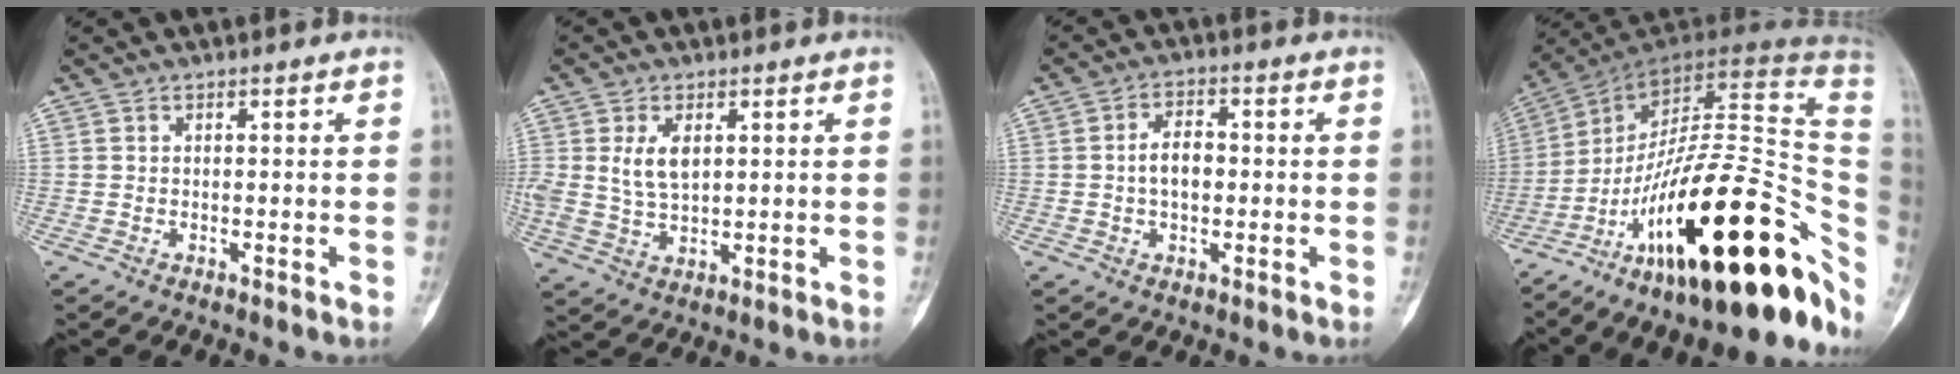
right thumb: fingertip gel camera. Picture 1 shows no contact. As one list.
[{"total": 6.3, "force": [1.8, 3.6, 4.9], "torque": [-0.089, -0.007, 0.042]}, {"total": 5.4, "force": [-0.2, 3.4, 4.3], "torque": [-0.069, 0.014, -0.008]}, {"total": 33.4, "force": [-12.7, 12.7, 28.2], "torque": [-0.337, 0.081, -0.199]}]